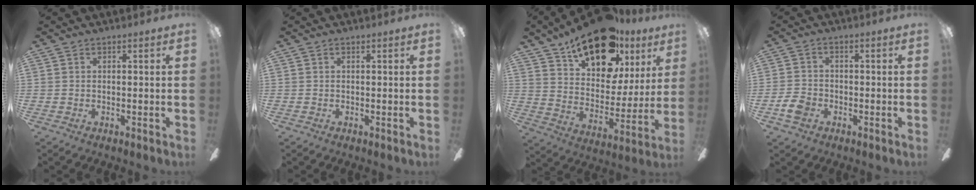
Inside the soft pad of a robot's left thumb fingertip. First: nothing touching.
{"total": 0.0}
{"total": 21.9, "force": [15.0, 10.5, 11.9], "torque": [-0.186, -0.090, 0.263]}
{"total": 5.0, "force": [-2.4, 3.6, 2.5], "torque": [-0.055, 0.010, -0.045]}